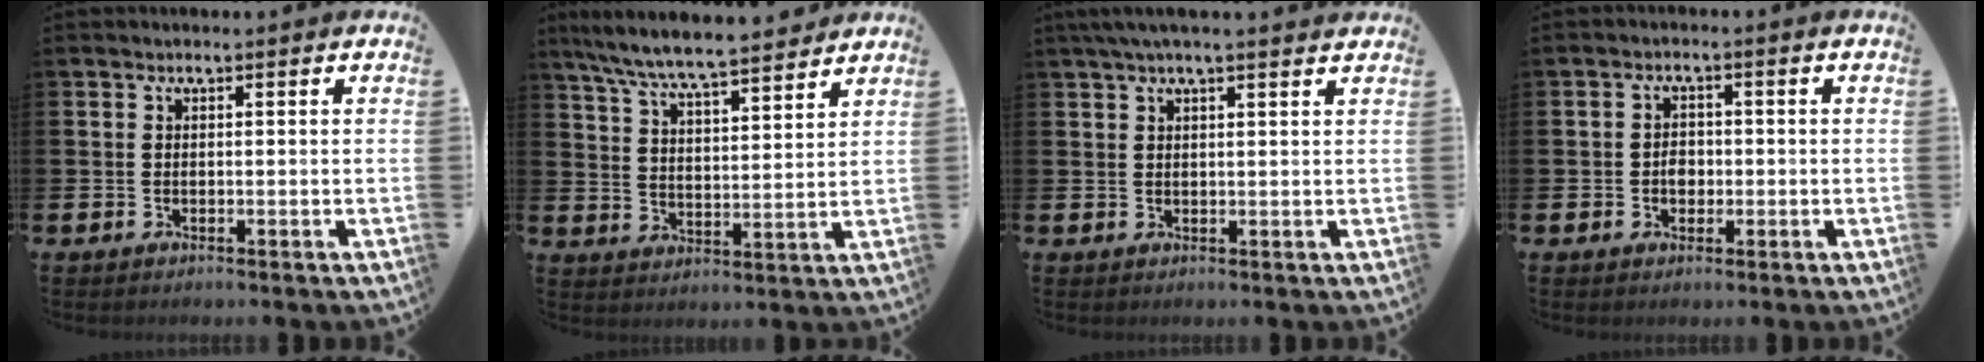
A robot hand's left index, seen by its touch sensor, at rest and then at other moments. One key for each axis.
{"total": 7.7, "fx": 7.4, "fy": 0.4, "fz": 2.1, "tx": -0.066, "ty": -0.048, "tz": 0.129}
{"total": 3.2, "fx": 2.6, "fy": 0.2, "fz": 1.8, "tx": -0.038, "ty": 0.000, "tz": 0.048}
{"total": 2.2, "fx": -0.4, "fy": 1.8, "fz": 1.3, "tx": -0.005, "ty": -0.001, "tz": -0.015}